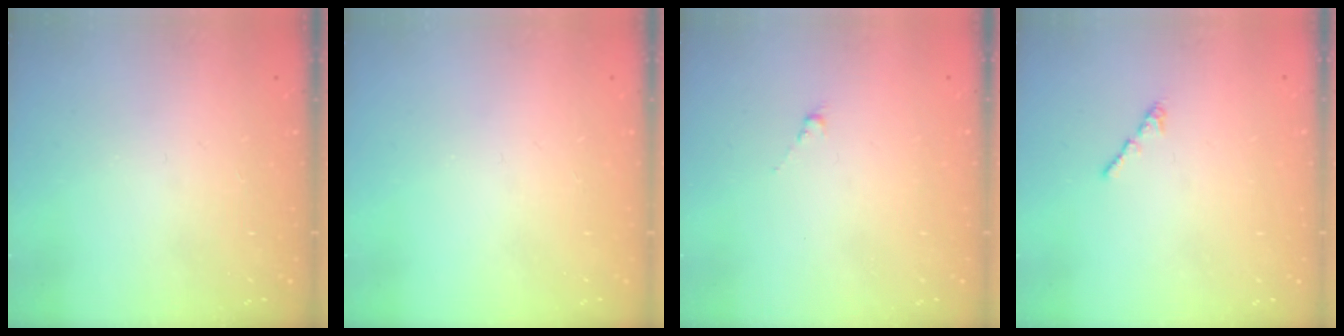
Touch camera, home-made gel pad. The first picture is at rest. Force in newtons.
{"total": 0.0}
{"total": 0.5, "press": 0.3, "slide": 0.4}
{"total": 0.7, "press": 0.6, "slide": 0.4}